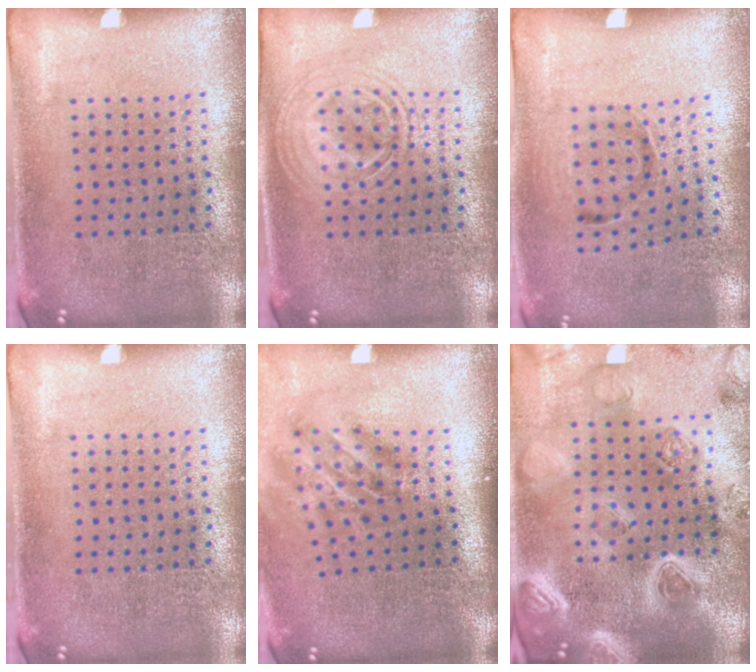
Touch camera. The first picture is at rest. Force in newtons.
{"total": 2.6, "press": 2.6, "slide": 0.3}
{"total": 0.9, "press": 0.7, "slide": 0.6}
{"total": 0.0}
{"total": 1.9, "press": 1.2, "slide": 1.5}
{"total": 4.7, "press": 4.1, "slide": 2.3}